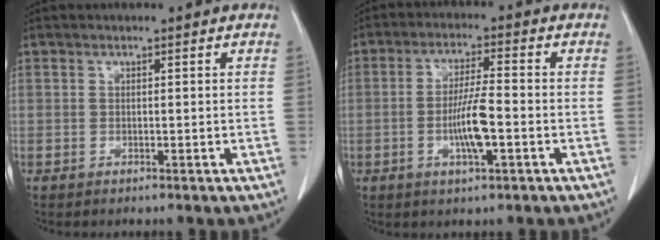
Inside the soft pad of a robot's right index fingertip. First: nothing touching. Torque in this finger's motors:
{"motor_torque": [0.27, 0.15, 0.17, 0.05]}